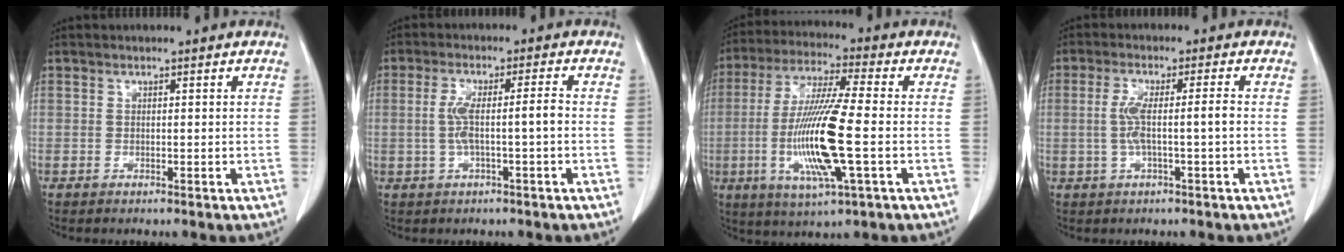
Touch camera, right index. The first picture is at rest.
{"total": 5.3, "force": [-0.7, 0.3, 5.2], "torque": [-0.109, 0.017, -0.009]}
{"total": 14.9, "force": [-2.9, 0.9, 14.6], "torque": [-0.298, -0.015, -0.057]}
{"total": 5.0, "force": [-0.6, 0.1, 4.9], "torque": [-0.105, 0.011, -0.009]}